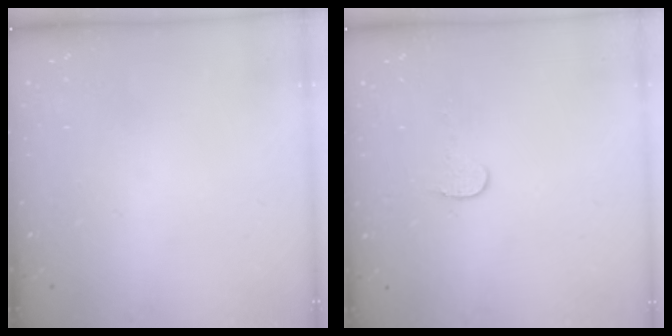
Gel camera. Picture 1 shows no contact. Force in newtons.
{"total": 5.5, "press": 5.5, "slide": 0.4}